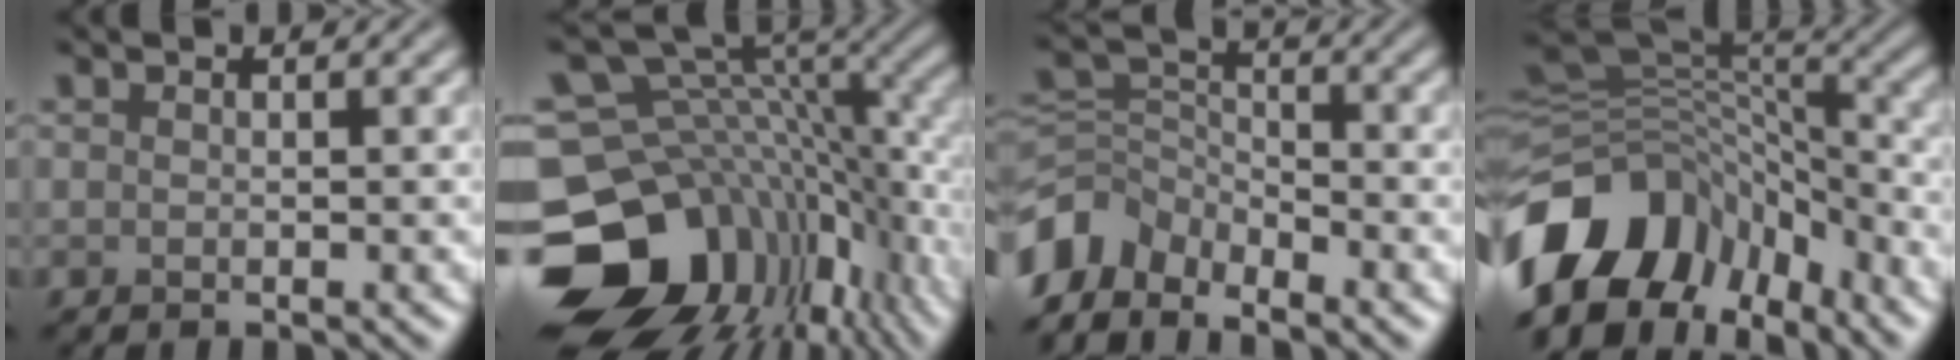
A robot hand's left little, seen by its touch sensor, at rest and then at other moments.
{"total": 16.7, "force": [-4.8, 12.1, 10.5], "torque": [-0.219, -0.014, -0.064]}
{"total": 5.5, "force": [-4.3, 3.0, 1.8], "torque": [-0.036, -0.002, -0.097]}
{"total": 13.6, "force": [-6.8, 9.3, 7.2], "torque": [-0.173, 0.010, -0.113]}